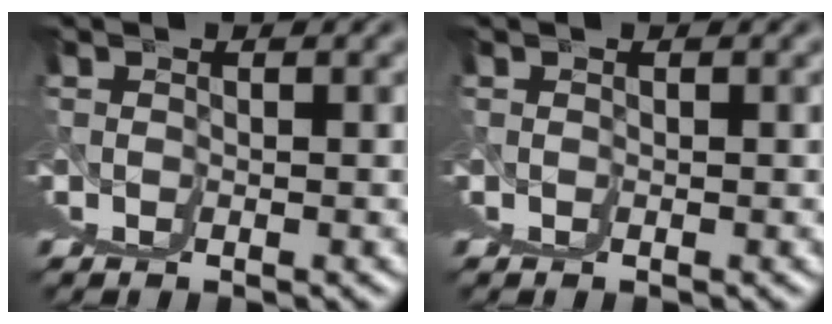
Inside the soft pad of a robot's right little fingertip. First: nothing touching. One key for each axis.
{"total": 0.0}